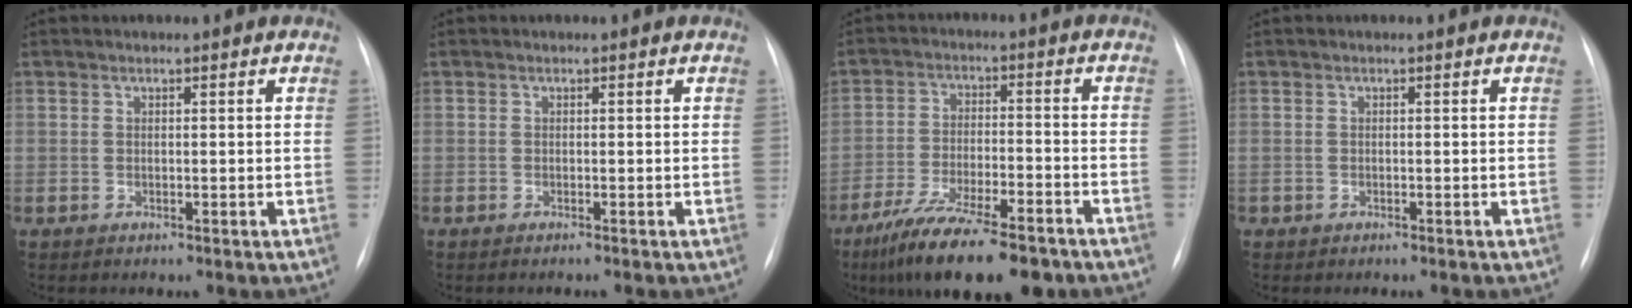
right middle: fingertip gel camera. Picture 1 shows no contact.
{"total": 0.0}
{"total": 16.4, "force": [-12.2, 3.9, 10.2], "torque": [-0.161, -0.024, -0.198]}
{"total": 0.0}